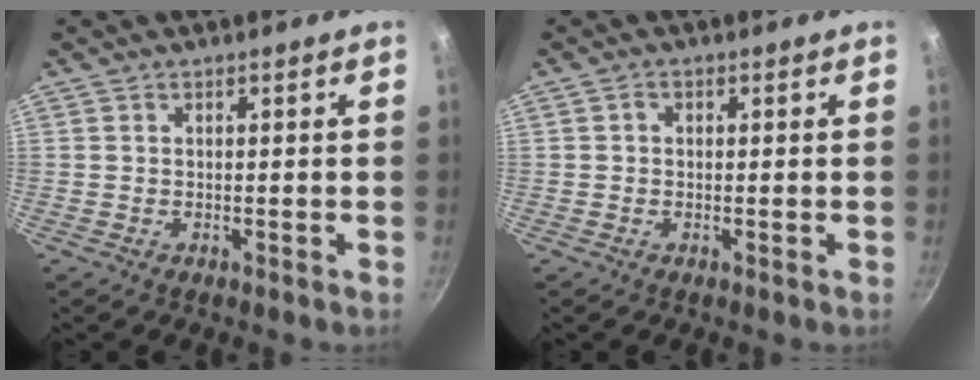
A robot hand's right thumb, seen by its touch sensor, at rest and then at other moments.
{"total": 1.2, "force": [0.1, 1.0, 0.7], "torque": [-0.012, 0.007, 0.000]}